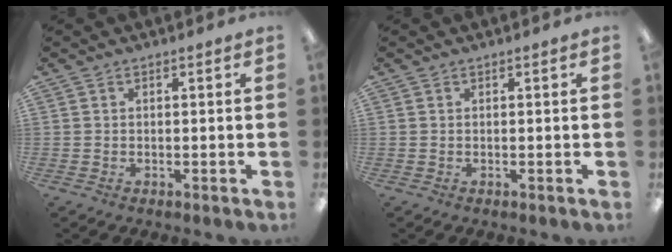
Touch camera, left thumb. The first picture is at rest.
{"total": 0.0}